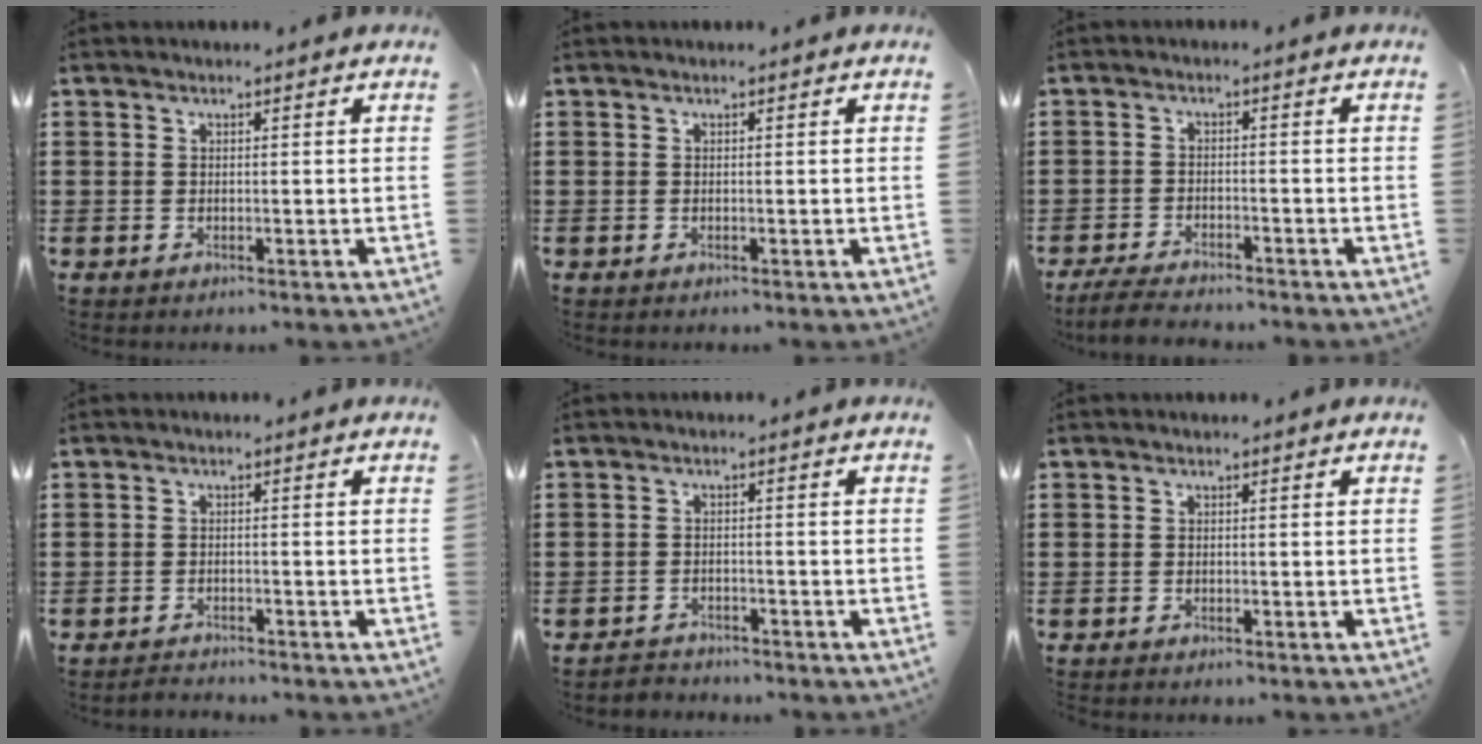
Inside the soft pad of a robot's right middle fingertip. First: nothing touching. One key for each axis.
{"total": 0.0}
{"total": 3.9, "fx": -3.7, "fy": 0.4, "fz": 1.2, "tx": -0.034, "ty": -0.005, "tz": -0.078}
{"total": 1.2, "fx": -1.2, "fy": 0.1, "fz": 0.0, "tx": -0.004, "ty": 0.002, "tz": -0.026}
{"total": 1.8, "fx": -1.7, "fy": 0.4, "fz": -0.2, "tx": -0.003, "ty": 0.001, "tz": -0.040}
{"total": 0.0}